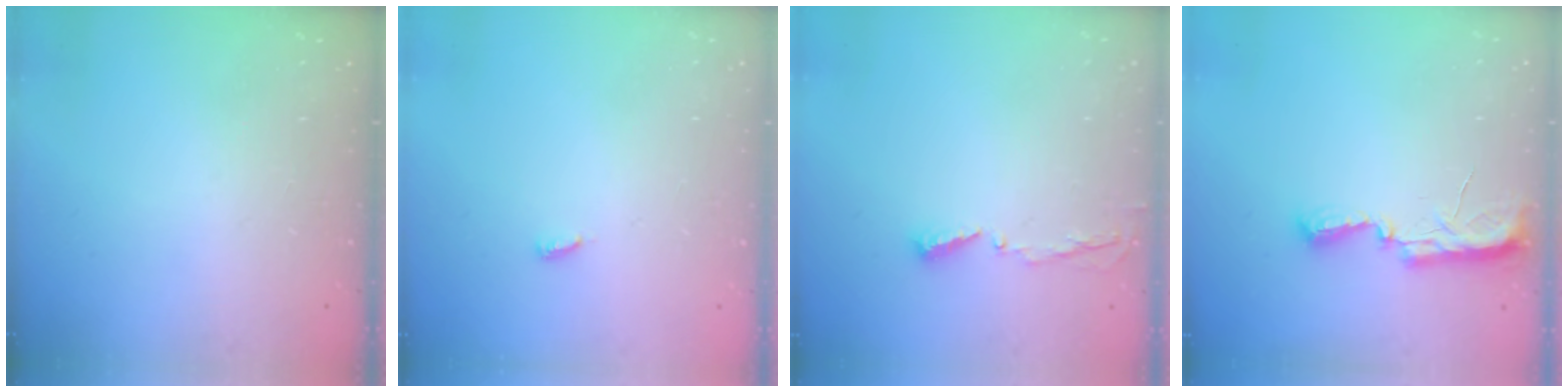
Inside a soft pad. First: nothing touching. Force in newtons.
{"total": 3.9, "press": 3.9, "slide": 0.3}
{"total": 3.4, "press": 3.4, "slide": 0.4}
{"total": 9.4, "press": 8.3, "slide": 4.5}